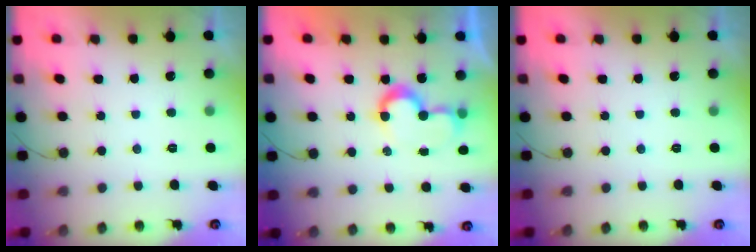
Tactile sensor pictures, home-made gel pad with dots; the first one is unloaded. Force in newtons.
{"total": 8.4, "press": 8.4, "slide": 0.7}
{"total": 0.0}